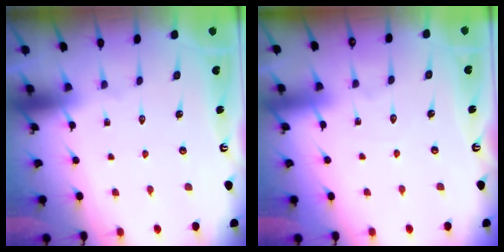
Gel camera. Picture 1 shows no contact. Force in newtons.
{"total": 2.6, "press": 2.6, "slide": 0.3}